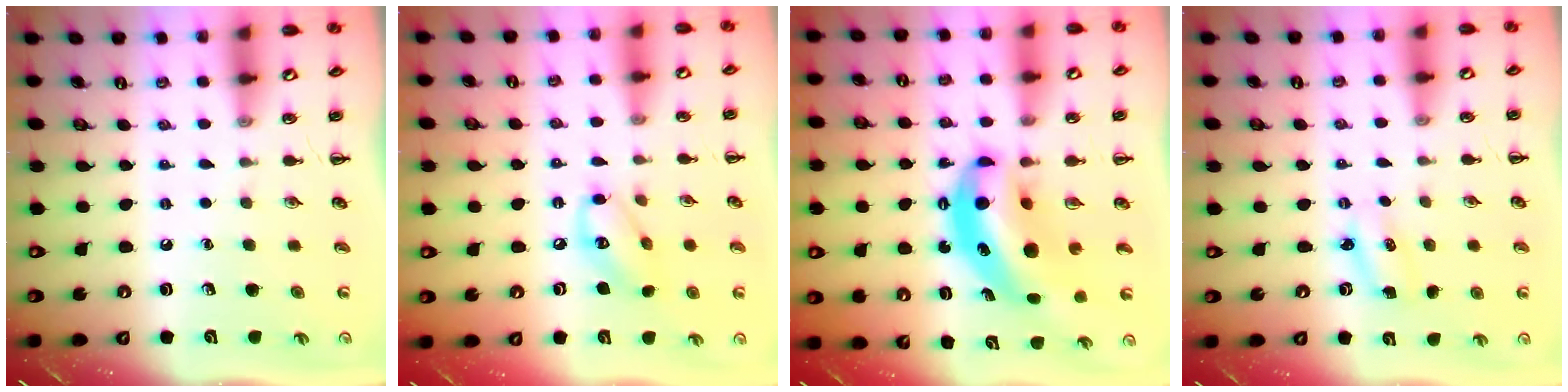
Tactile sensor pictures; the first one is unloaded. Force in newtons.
{"total": 9.5, "press": 9.4, "slide": 1.3}
{"total": 10.8, "press": 10.4, "slide": 2.7}
{"total": 2.5, "press": 2.5, "slide": 0.4}